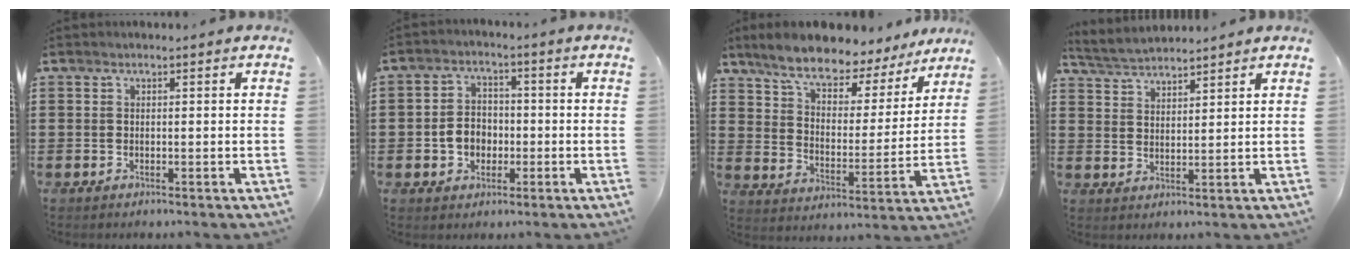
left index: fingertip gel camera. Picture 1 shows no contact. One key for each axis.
{"total": 4.8, "fx": -1.1, "fy": 3.8, "fz": 2.6, "tx": -0.064, "ty": 0.006, "tz": -0.026}
{"total": 8.2, "fx": 7.2, "fy": 2.2, "fz": 3.5, "tx": -0.093, "ty": -0.039, "tz": 0.122}
{"total": 3.6, "fx": 3.6, "fy": 0.4, "fz": 0.5, "tx": -0.023, "ty": -0.011, "tz": 0.066}